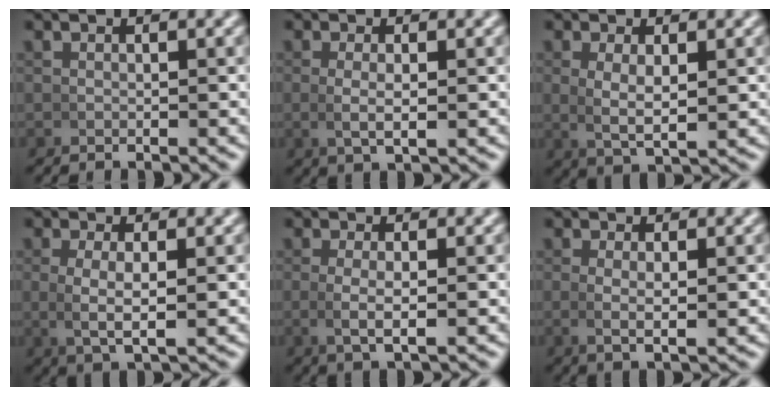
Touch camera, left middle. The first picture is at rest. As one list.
[{"total": 2.1, "force": [0.1, 0.4, 2.0], "torque": [-0.043, -0.007, 0.009]}, {"total": 3.4, "force": [0.6, 1.2, 3.2], "torque": [-0.059, -0.008, 0.020]}, {"total": 3.7, "force": [0.4, 1.1, 3.5], "torque": [-0.072, -0.009, 0.017]}, {"total": 2.7, "force": [-0.1, 0.7, 2.6], "torque": [-0.056, -0.008, 0.006]}, {"total": 2.2, "force": [0.2, 0.4, 2.1], "torque": [-0.045, -0.011, 0.012]}]